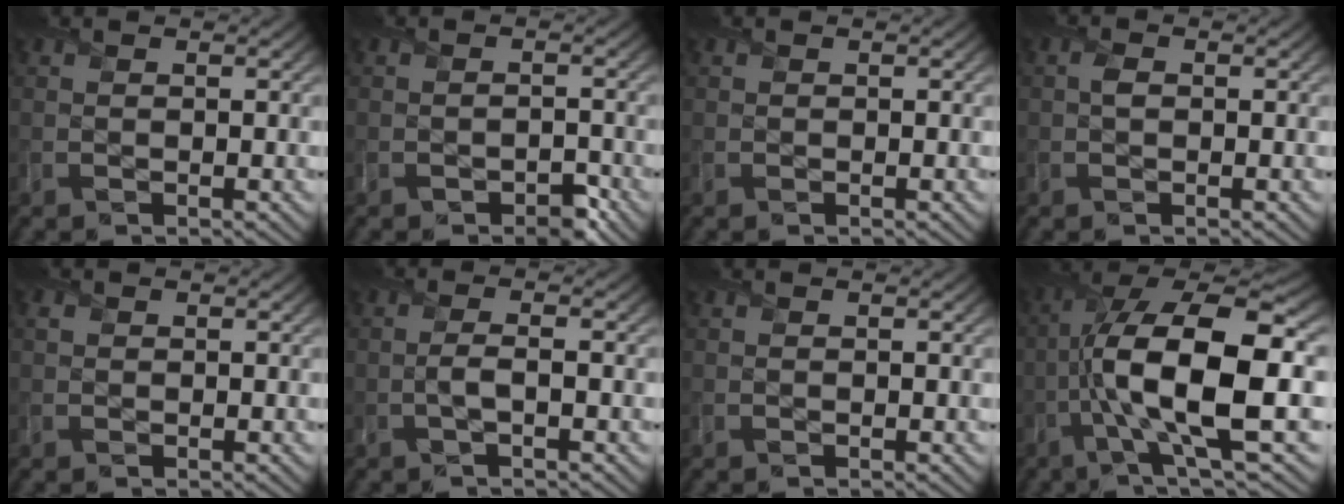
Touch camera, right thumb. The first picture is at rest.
{"total": 2.5, "force": [-1.7, 1.3, 1.2], "torque": [-0.018, -0.003, -0.028]}
{"total": 0.0}
{"total": 0.9, "force": [0.0, 0.6, 0.6], "torque": [-0.012, 0.001, -0.001]}
{"total": 0.5, "force": [0.2, 0.5, 0.0], "torque": [0.003, -0.002, 0.004]}
{"total": 2.0, "force": [-0.6, 0.4, 1.8], "torque": [-0.036, 0.003, -0.017]}
{"total": 0.0}
{"total": 15.4, "force": [-2.4, 4.8, 14.4], "torque": [-0.264, 0.005, -0.040]}